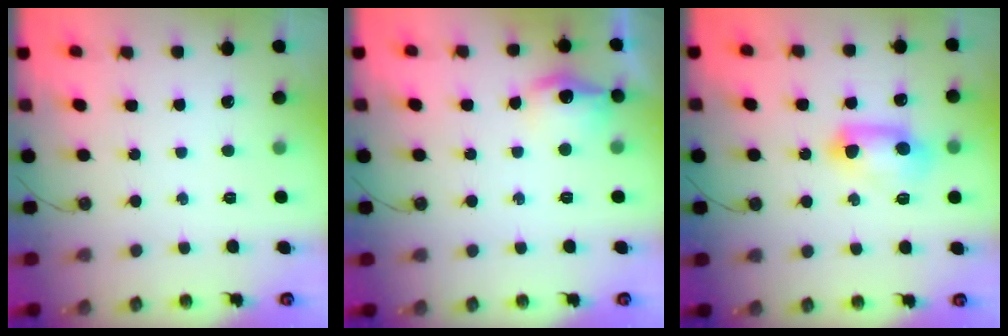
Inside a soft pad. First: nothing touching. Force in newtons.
{"total": 11.4, "press": 11.4, "slide": 0.9}
{"total": 10.0, "press": 9.9, "slide": 1.4}